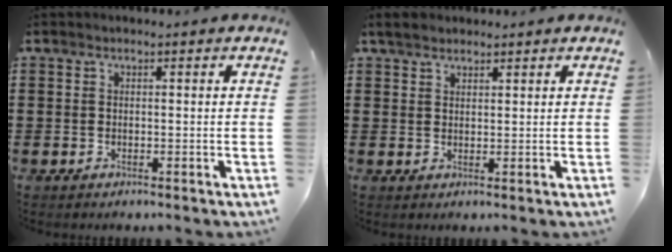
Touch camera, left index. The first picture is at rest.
{"total": 2.1, "force": [1.9, 0.9, 0.6], "torque": [-0.017, 0.007, 0.036]}